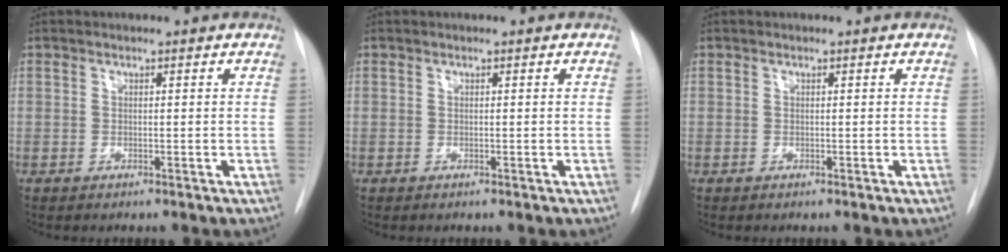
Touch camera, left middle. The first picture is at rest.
{"total": 0.0}
{"total": 0.0}